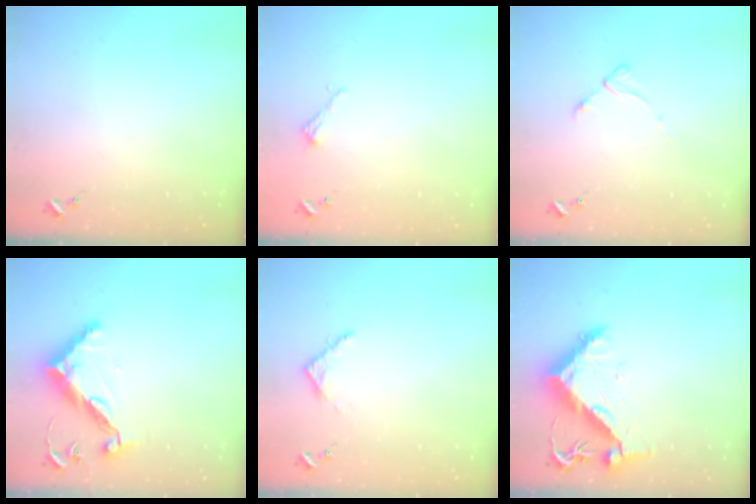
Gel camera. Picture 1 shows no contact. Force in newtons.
{"total": 2.2, "press": 2.2, "slide": 0.2}
{"total": 4.4, "press": 4.3, "slide": 0.7}
{"total": 12.8, "press": 12.8, "slide": 0.5}
{"total": 3.5, "press": 3.5, "slide": 0.3}
{"total": 11.0, "press": 10.9, "slide": 1.0}